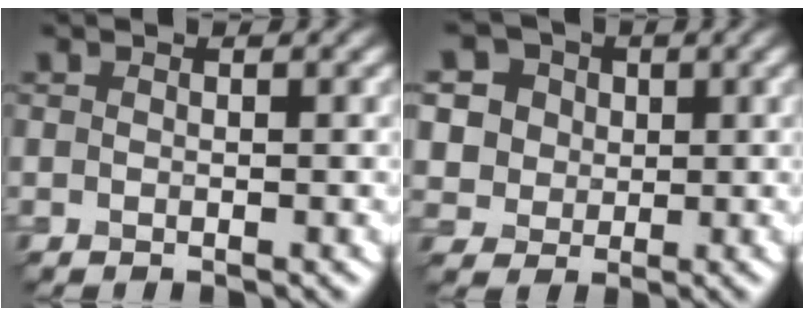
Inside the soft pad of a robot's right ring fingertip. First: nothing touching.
{"total": 7.4, "force": [3.0, 6.1, 2.8], "torque": [-0.065, 0.019, 0.037]}